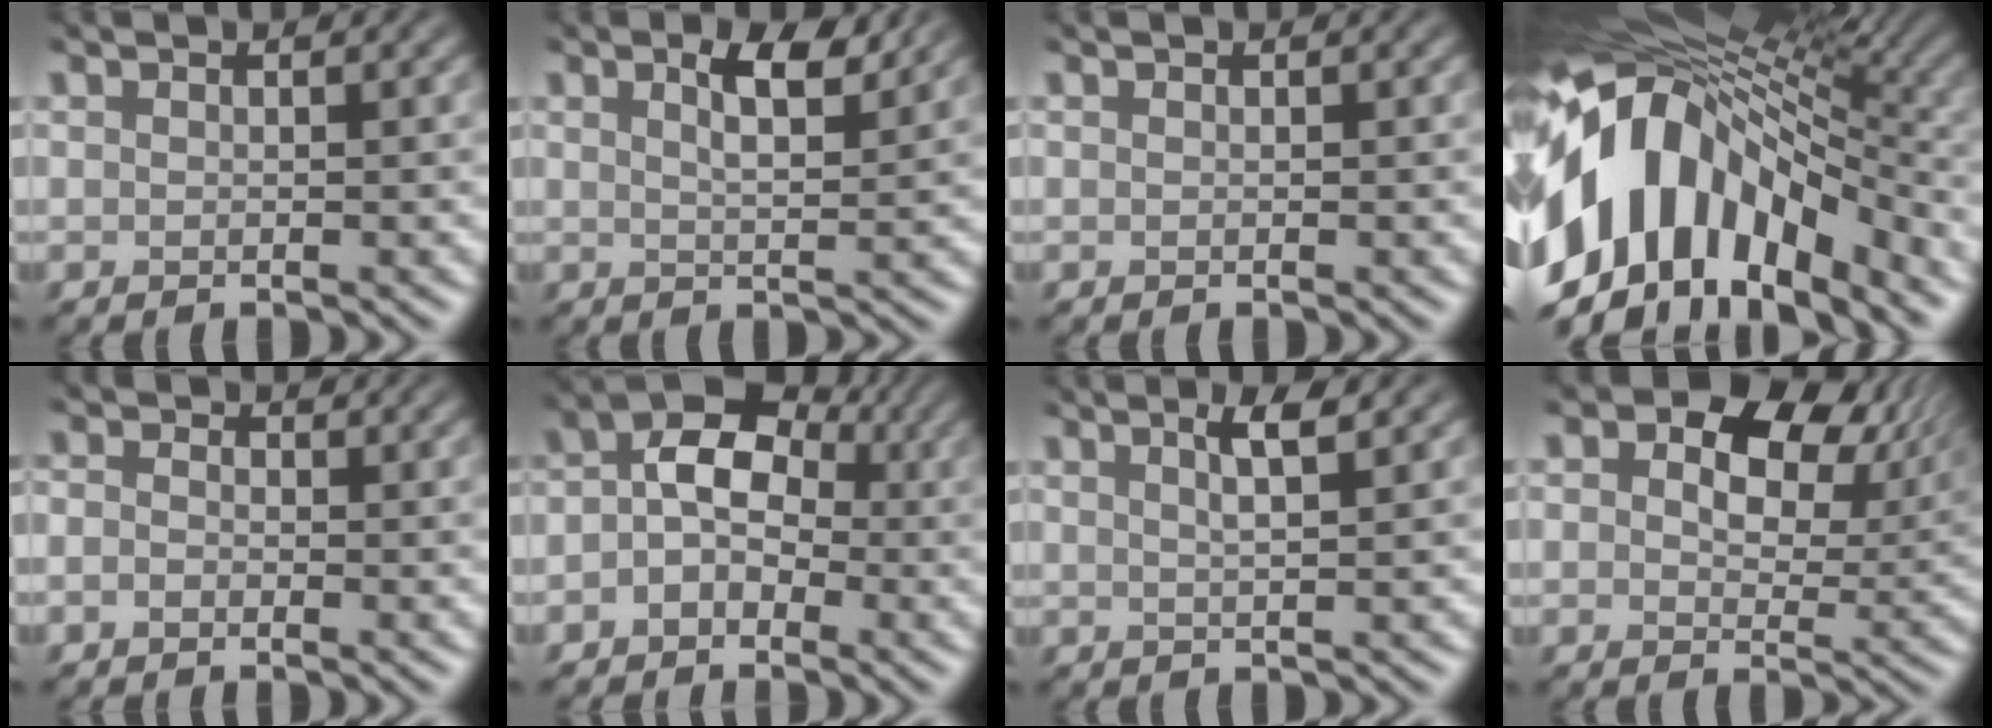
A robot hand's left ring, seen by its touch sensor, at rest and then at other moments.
{"total": 2.3, "force": [0.9, 0.7, 2.0], "torque": [-0.045, -0.005, 0.023]}
{"total": 0.0}
{"total": 14.8, "force": [-7.5, 8.3, 9.7], "torque": [-0.188, 0.005, -0.126]}
{"total": 1.9, "force": [-1.7, 0.5, -0.5], "torque": [-0.011, -0.012, -0.018]}
{"total": 5.3, "force": [-1.5, 4.0, 3.2], "torque": [-0.038, 0.013, -0.039]}
{"total": 1.4, "force": [0.1, 0.2, 1.4], "torque": [-0.029, 0.001, 0.007]}
{"total": 9.8, "force": [3.4, 6.8, 6.2], "torque": [-0.103, -0.008, 0.070]}